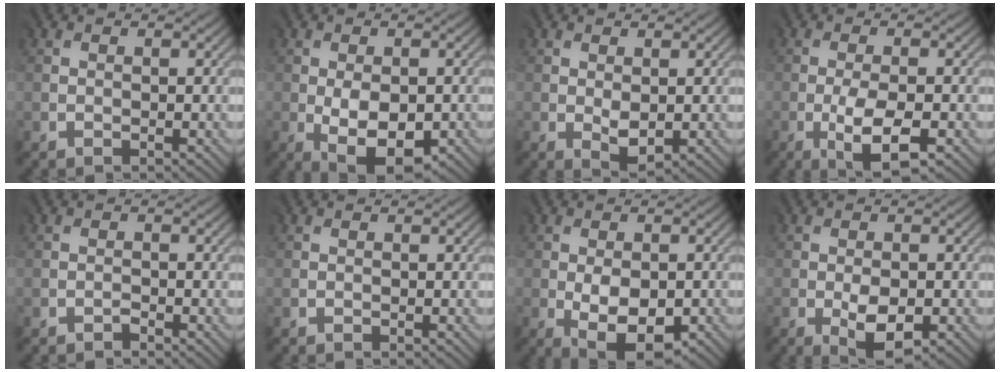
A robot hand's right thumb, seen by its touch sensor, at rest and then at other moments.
{"total": 7.6, "force": [-2.3, 4.3, 5.9], "torque": [-0.112, -0.025, -0.029]}
{"total": 2.4, "force": [-0.1, 1.5, 1.9], "torque": [-0.040, -0.006, 0.003]}
{"total": 6.5, "force": [-3.1, 2.2, 5.3], "torque": [-0.106, -0.009, -0.050]}
{"total": 0.9, "force": [-0.7, -0.3, -0.4], "torque": [0.008, -0.002, -0.013]}
{"total": 0.0}
{"total": 7.5, "force": [-2.3, 4.3, 5.7], "torque": [-0.103, -0.026, -0.028]}
{"total": 4.6, "force": [-1.8, 2.3, 3.6], "torque": [-0.068, -0.011, -0.025]}